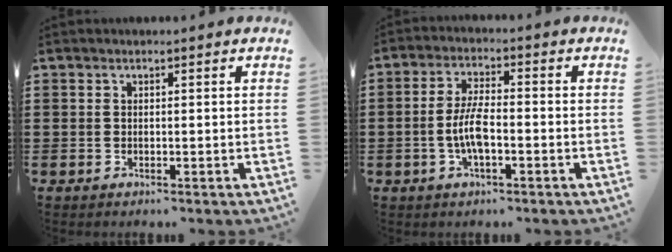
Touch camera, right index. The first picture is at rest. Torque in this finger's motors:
{"motor_torque": [2.14, 0.00, 0.24, 0.08]}